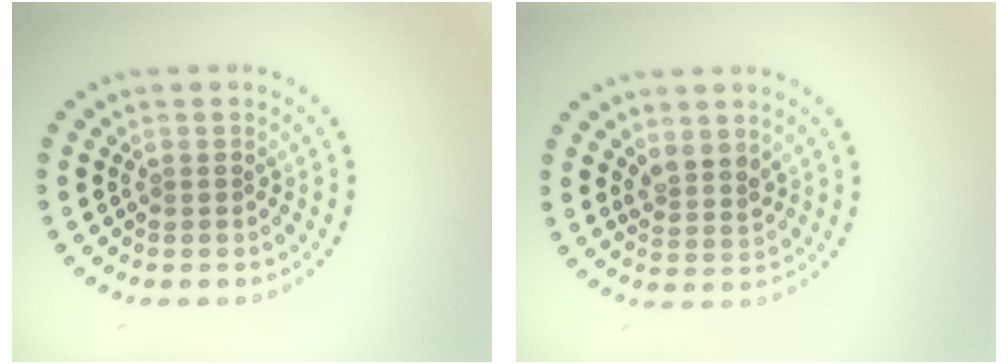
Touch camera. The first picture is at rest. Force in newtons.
{"total": 2.0, "press": 1.6, "slide": 1.1}